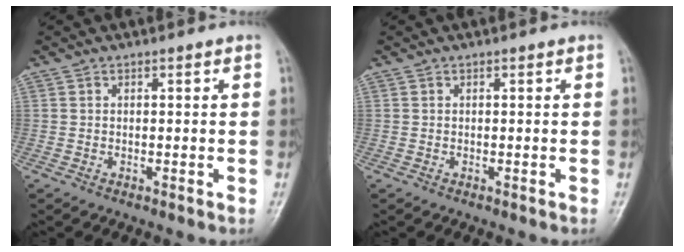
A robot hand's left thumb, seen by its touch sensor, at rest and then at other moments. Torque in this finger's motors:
{"motor_torque": [-0.06, -0.03, -0.08, -0.01, -0.01]}